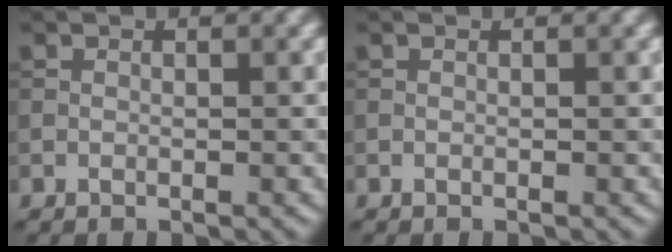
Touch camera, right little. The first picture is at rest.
{"total": 0.0}